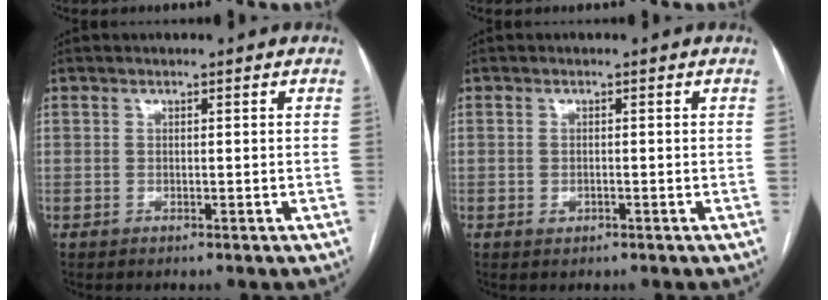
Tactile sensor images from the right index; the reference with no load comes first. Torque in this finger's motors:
{"motor_torque": [-0.10, 0.06, 0.00, 0.03]}